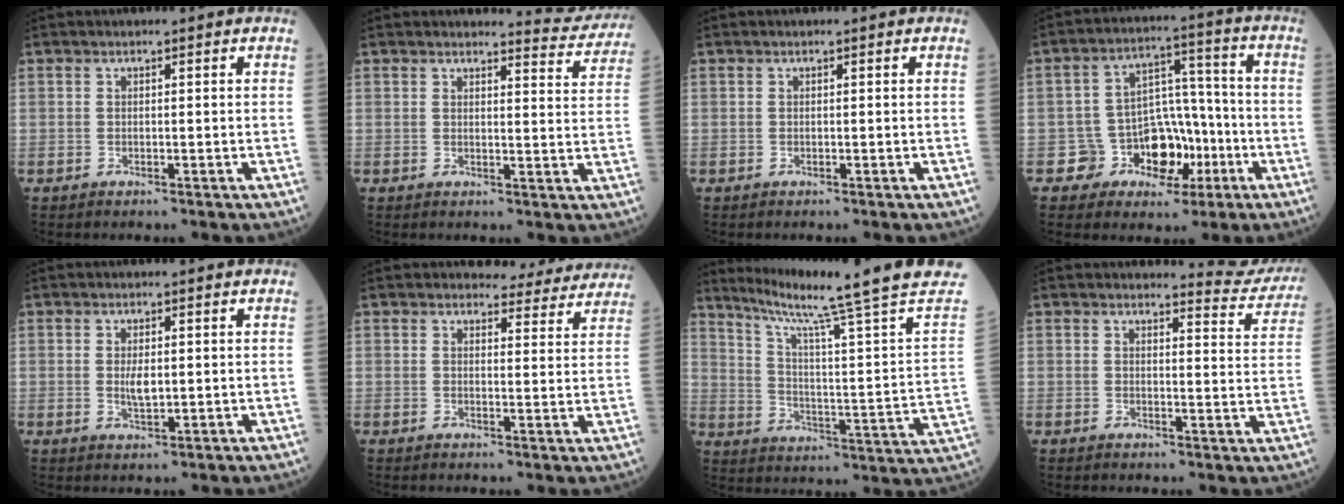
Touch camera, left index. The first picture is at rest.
{"total": 6.1, "force": [6.0, 0.1, -0.8], "torque": [0.009, -0.036, 0.054]}
{"total": 0.0}
{"total": 9.5, "force": [-3.7, 7.5, 4.4], "torque": [-0.059, 0.027, -0.052]}
{"total": 2.6, "force": [0.2, 0.9, 2.4], "torque": [-0.047, -0.004, 0.006]}
{"total": 8.5, "force": [8.2, 2.3, 0.5], "torque": [0.017, -0.015, 0.073]}
{"total": 21.3, "force": [17.7, -3.1, 11.5], "torque": [-0.189, -0.071, 0.240]}
{"total": 6.9, "force": [6.9, 0.1, -1.0], "torque": [0.015, -0.053, 0.060]}